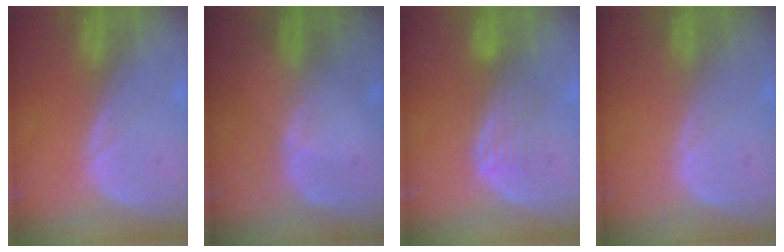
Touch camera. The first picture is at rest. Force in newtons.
{"total": 1.1, "press": 0.8, "slide": 0.8}
{"total": 4.3, "press": 3.6, "slide": 2.3}
{"total": 0.0}